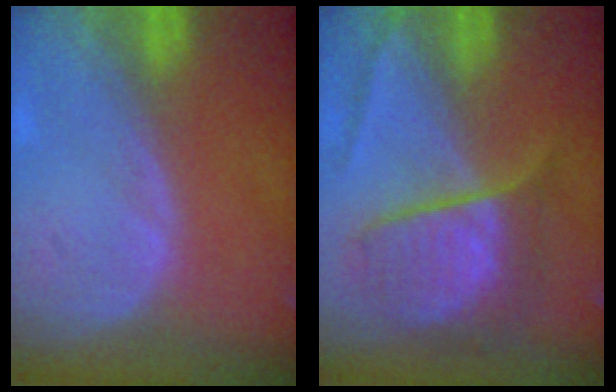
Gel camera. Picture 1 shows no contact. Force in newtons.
{"total": 7.9, "press": 7.9, "slide": 0.6}